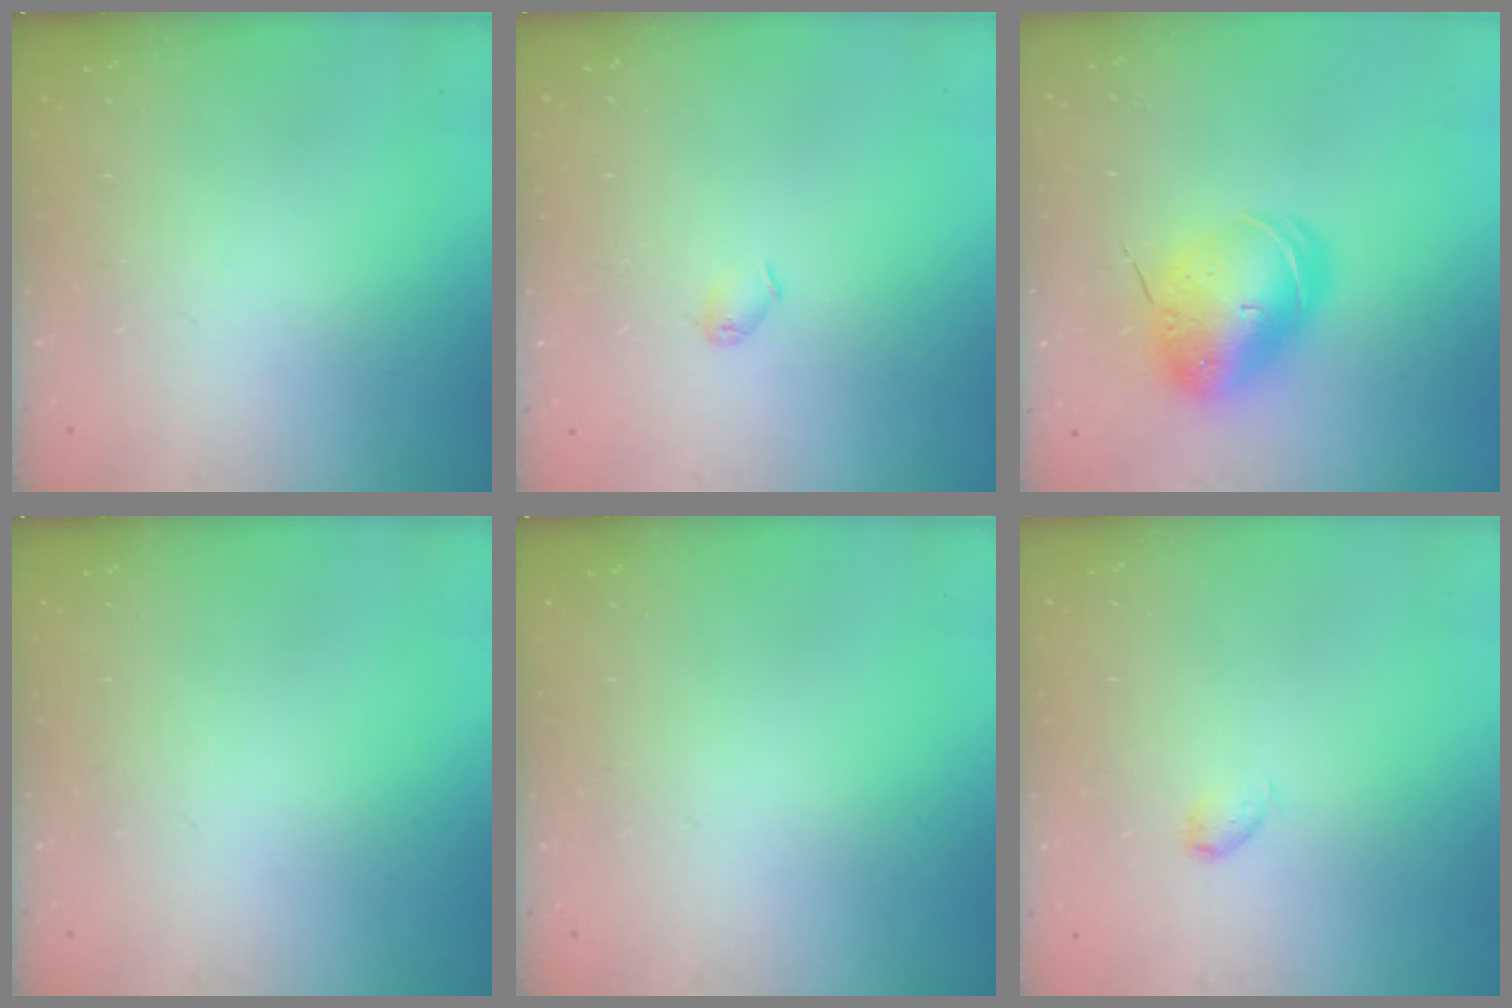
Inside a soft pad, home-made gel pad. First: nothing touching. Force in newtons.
{"total": 5.0, "press": 4.9, "slide": 0.6}
{"total": 16.2, "press": 15.9, "slide": 3.2}
{"total": 0.0}
{"total": 0.0}
{"total": 3.8, "press": 3.8, "slide": 0.7}